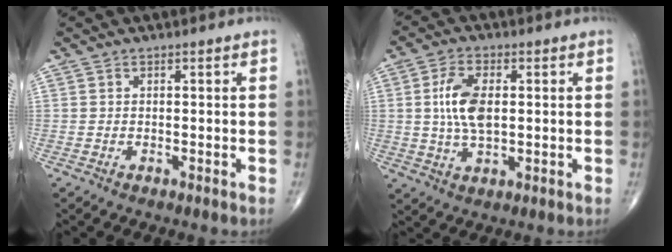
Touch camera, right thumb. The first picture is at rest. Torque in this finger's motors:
{"motor_torque": [1.48, 2.09, 1.04, 0.01, 0.15]}